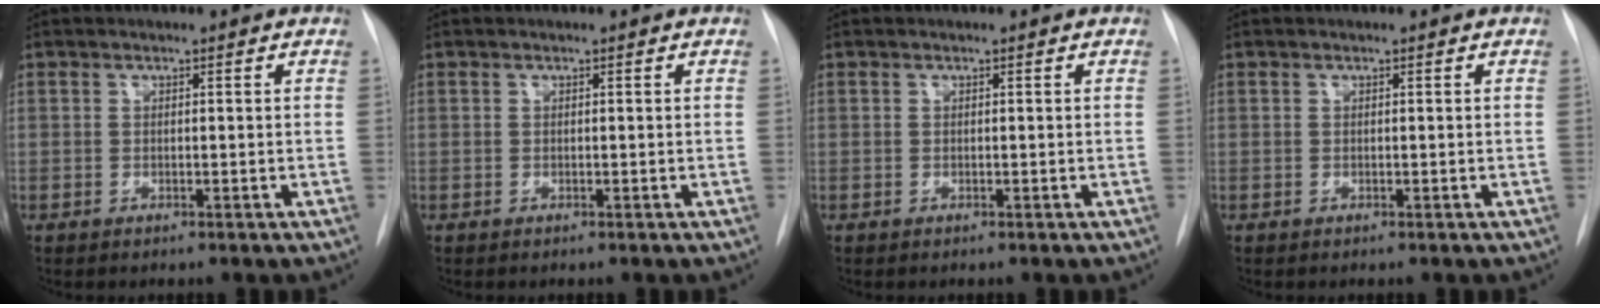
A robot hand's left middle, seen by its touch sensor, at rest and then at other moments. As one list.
[{"total": 0.0}, {"total": 0.0}, {"total": 0.0}]